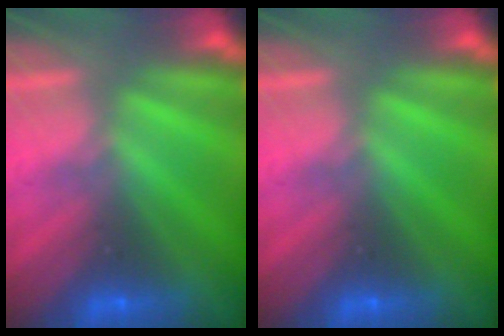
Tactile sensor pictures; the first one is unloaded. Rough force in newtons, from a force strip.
{"total": 0.0}